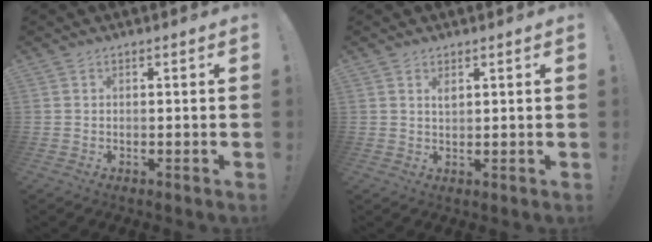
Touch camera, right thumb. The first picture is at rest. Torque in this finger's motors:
{"motor_torque": [-0.20, 0.10, -0.11, 0.06, 0.01]}